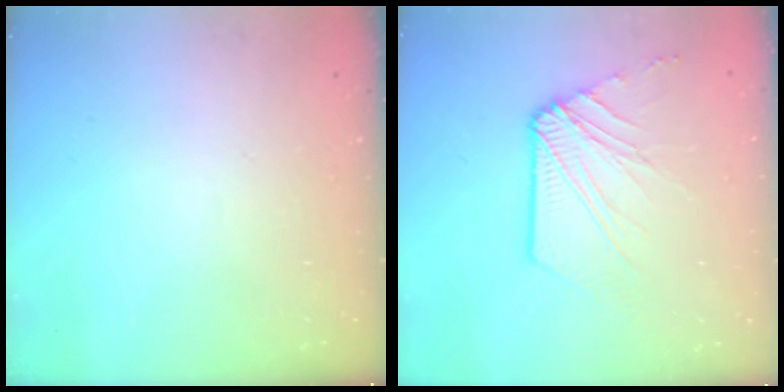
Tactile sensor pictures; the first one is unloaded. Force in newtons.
{"total": 9.1, "press": 9.0, "slide": 1.2}